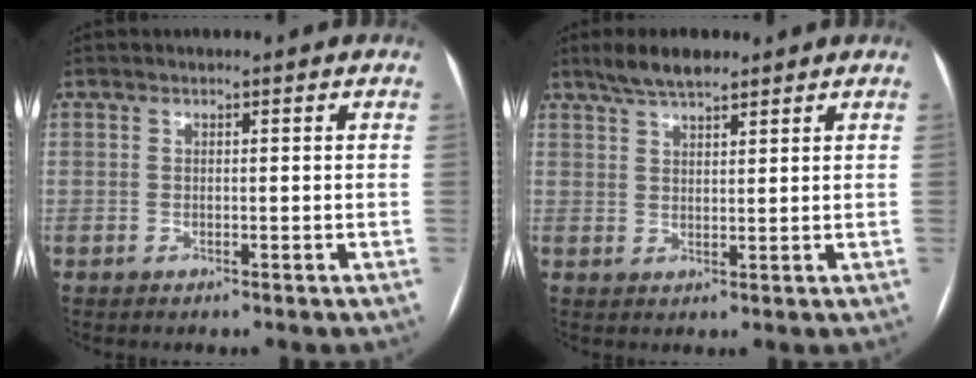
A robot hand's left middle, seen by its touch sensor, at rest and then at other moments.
{"total": 5.3, "force": [4.3, 1.3, 2.9], "torque": [-0.062, 0.014, 0.077]}